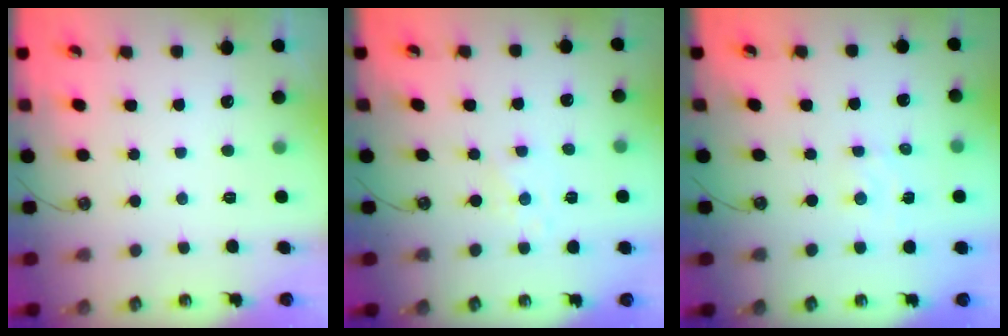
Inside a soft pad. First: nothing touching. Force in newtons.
{"total": 3.1, "press": 3.0, "slide": 0.4}
{"total": 1.7, "press": 1.6, "slide": 0.3}